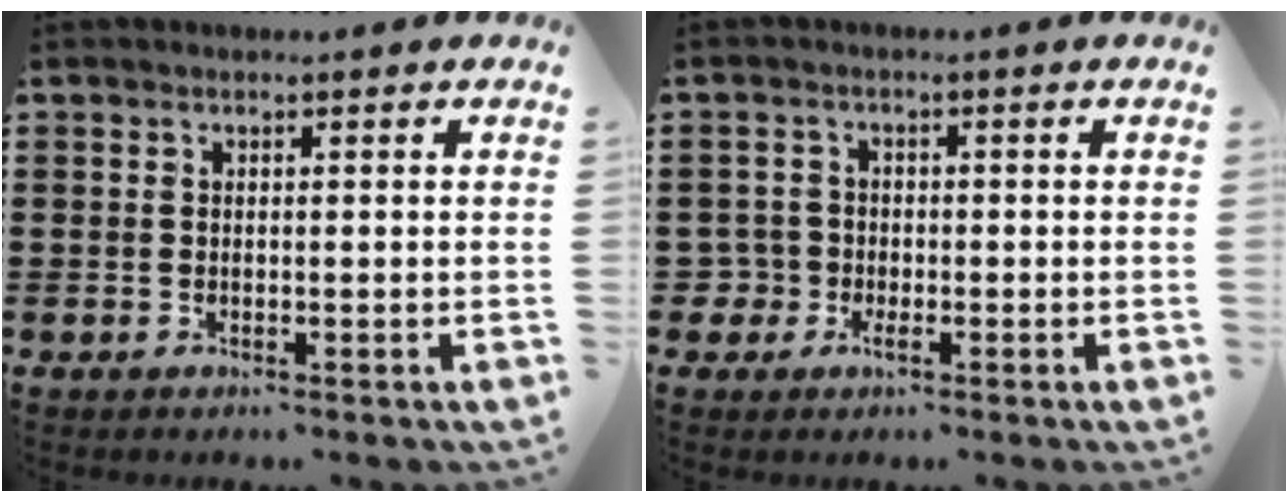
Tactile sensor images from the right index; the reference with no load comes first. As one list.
[{"total": 2.9, "force": [-1.5, 2.4, 0.7], "torque": [-0.030, 0.000, -0.035]}]